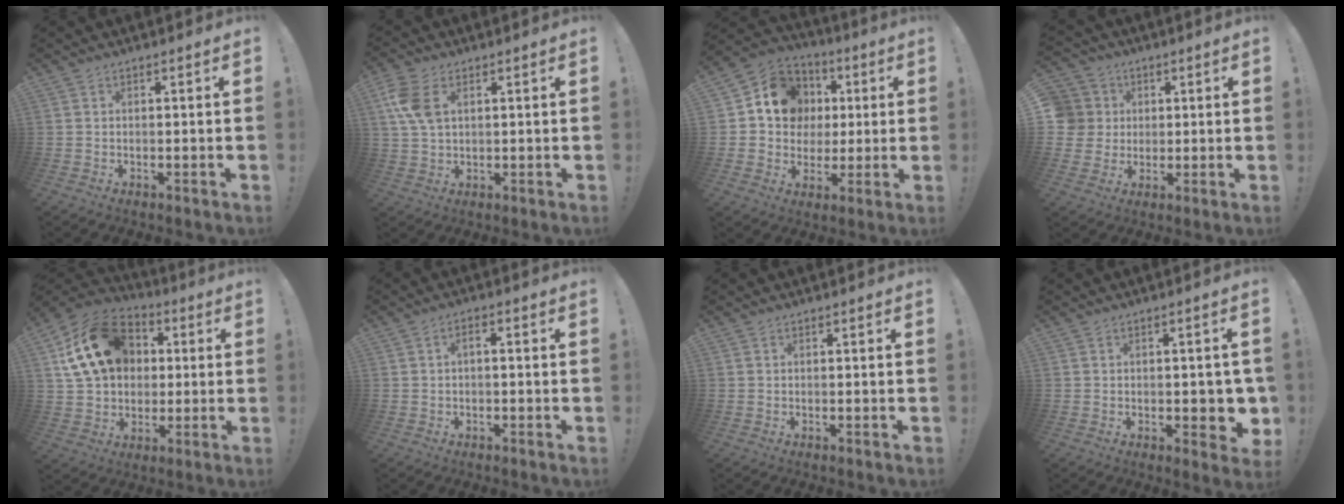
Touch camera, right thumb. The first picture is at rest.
{"total": 8.5, "force": [2.9, 5.2, 6.1], "torque": [-0.121, -0.002, 0.054]}
{"total": 14.7, "force": [3.2, 12.9, 6.3], "torque": [-0.075, -0.006, 0.077]}
{"total": 8.7, "force": [1.4, 8.4, 1.8], "torque": [-0.028, -0.004, 0.035]}
{"total": 20.2, "force": [5.5, 15.3, 12.1], "torque": [-0.194, -0.004, 0.111]}
{"total": 2.2, "force": [-0.9, 0.7, 1.9], "torque": [-0.036, 0.009, -0.016]}
{"total": 0.0}
{"total": 5.2, "force": [-1.0, 2.5, 4.5], "torque": [-0.045, 0.001, -0.012]}